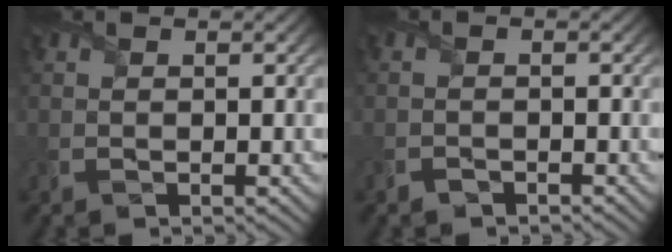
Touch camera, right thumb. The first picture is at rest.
{"total": 1.1, "force": [-1.1, 0.2, -0.1], "torque": [0.002, -0.001, -0.024]}